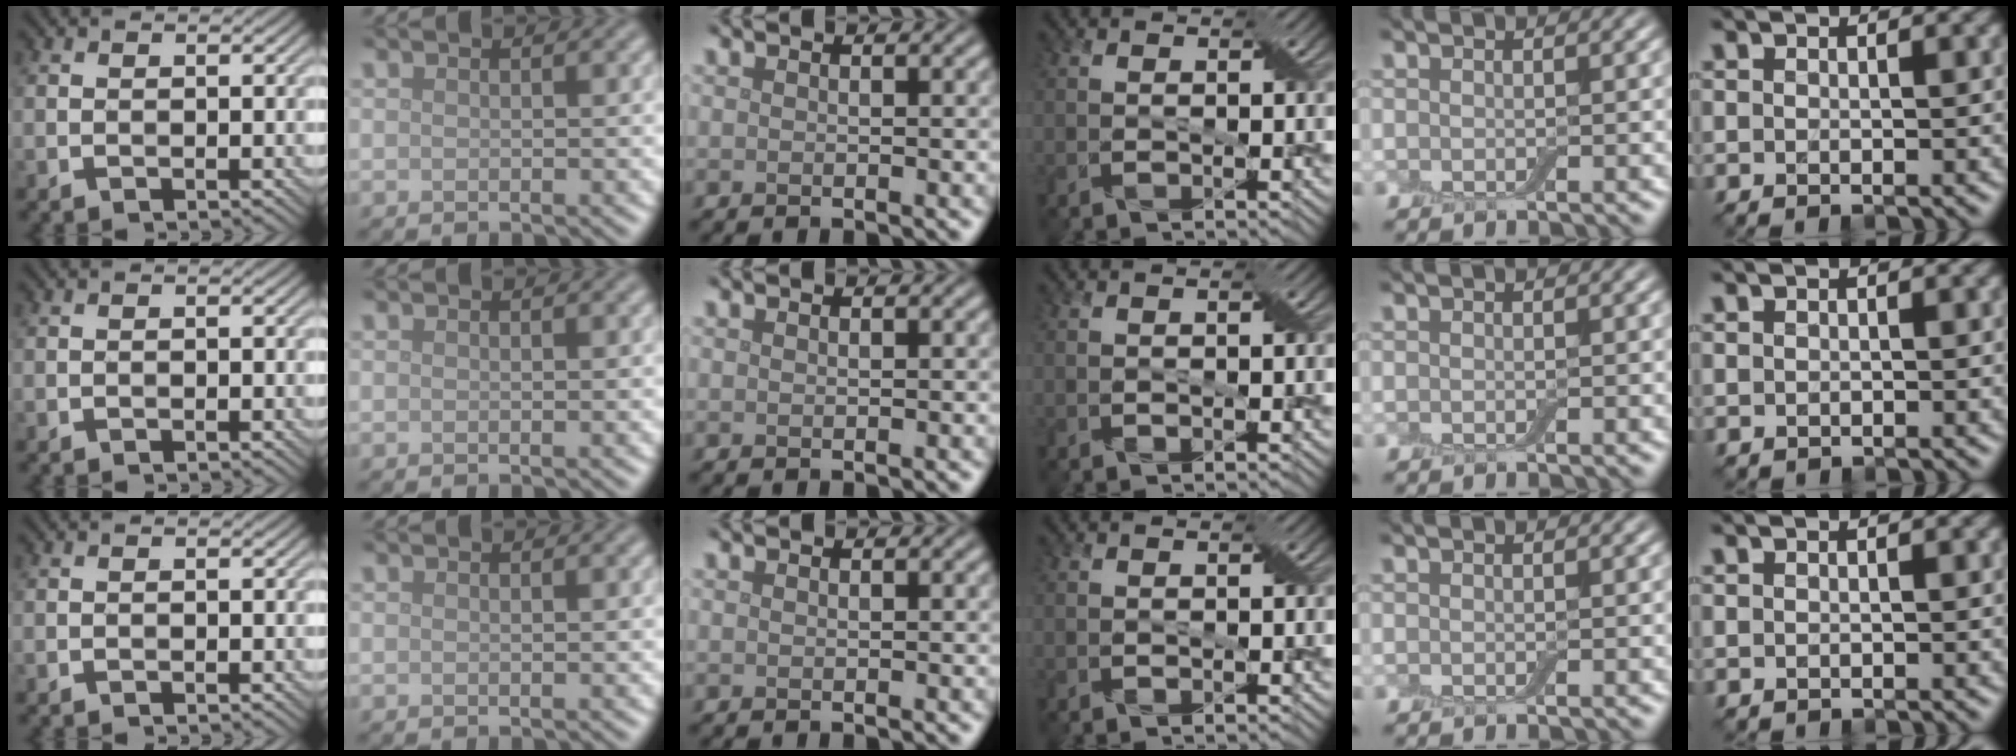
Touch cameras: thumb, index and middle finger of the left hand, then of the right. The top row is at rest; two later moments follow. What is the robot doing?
{"motion": "insert", "object": "backpack"}